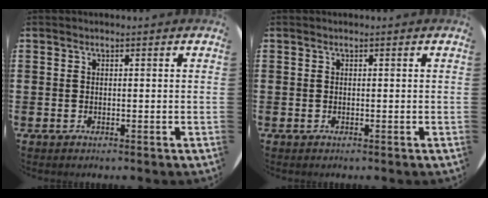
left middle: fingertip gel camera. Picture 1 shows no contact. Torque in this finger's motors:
{"motor_torque": [-0.04, 0.01, 0.00, -0.01]}